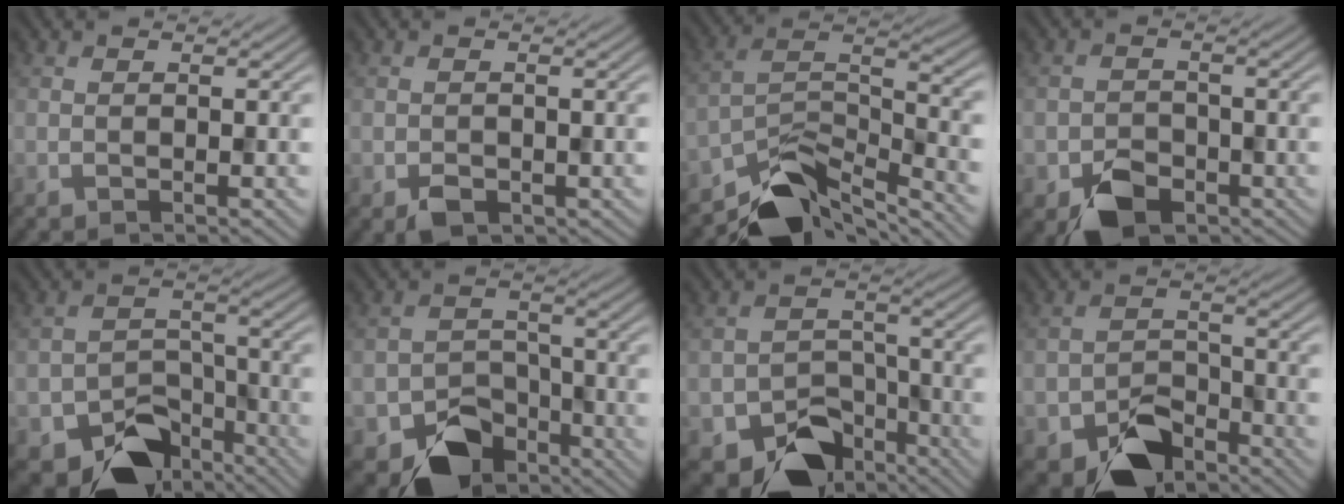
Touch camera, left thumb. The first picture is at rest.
{"total": 1.9, "force": [-0.9, 1.3, 0.9], "torque": [-0.017, -0.008, -0.018]}
{"total": 10.6, "force": [-7.8, 4.0, 5.9], "torque": [-0.098, -0.016, -0.147]}
{"total": 5.1, "force": [-3.0, 3.4, 2.3], "torque": [-0.038, -0.011, -0.060]}
{"total": 9.9, "force": [-6.9, 5.7, 4.4], "torque": [-0.068, -0.021, -0.110]}
{"total": 9.1, "force": [-5.7, 6.0, 3.8], "torque": [-0.061, -0.021, -0.099]}
{"total": 9.8, "force": [-6.6, 6.0, 4.2], "torque": [-0.064, -0.022, -0.105]}
{"total": 7.9, "force": [-5.6, 4.2, 3.5], "torque": [-0.059, -0.013, -0.105]}